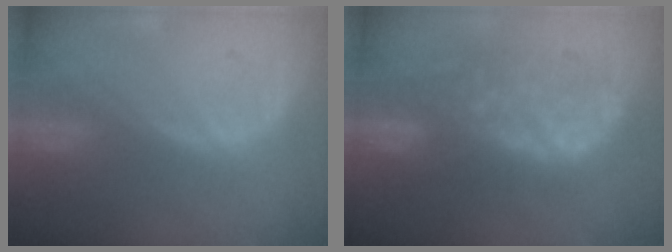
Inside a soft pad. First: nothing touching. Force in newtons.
{"total": 9.5, "press": 9.5, "slide": 0.7}